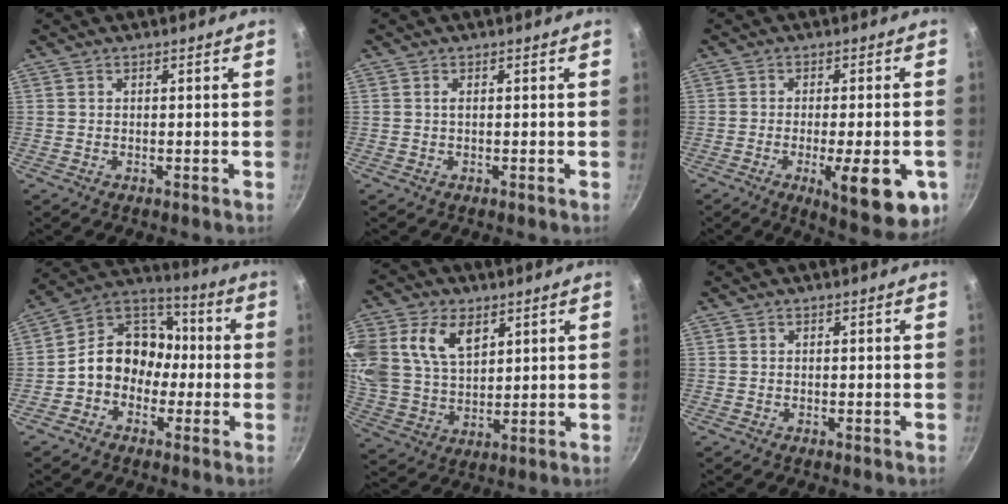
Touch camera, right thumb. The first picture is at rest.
{"total": 0.7, "force": [0.2, 0.3, 0.6], "torque": [-0.011, 0.001, 0.002]}
{"total": 13.9, "force": [-4.6, 4.2, 12.4], "torque": [-0.148, 0.003, -0.057]}
{"total": 12.7, "force": [-2.0, 10.5, 6.7], "torque": [-0.060, 0.054, -0.058]}
{"total": 16.5, "force": [6.8, 11.0, 10.2], "torque": [-0.211, -0.006, 0.136]}
{"total": 0.0}